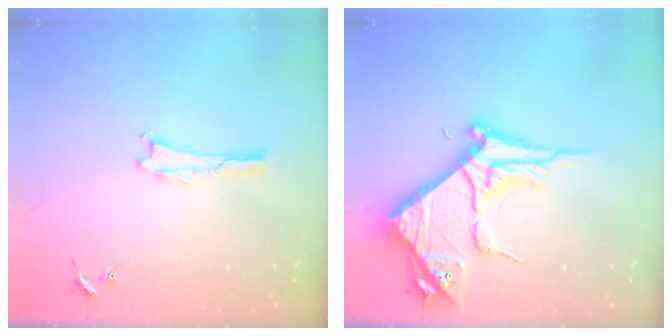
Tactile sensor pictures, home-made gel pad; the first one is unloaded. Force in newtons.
{"total": 8.4, "press": 8.4, "slide": 0.9}